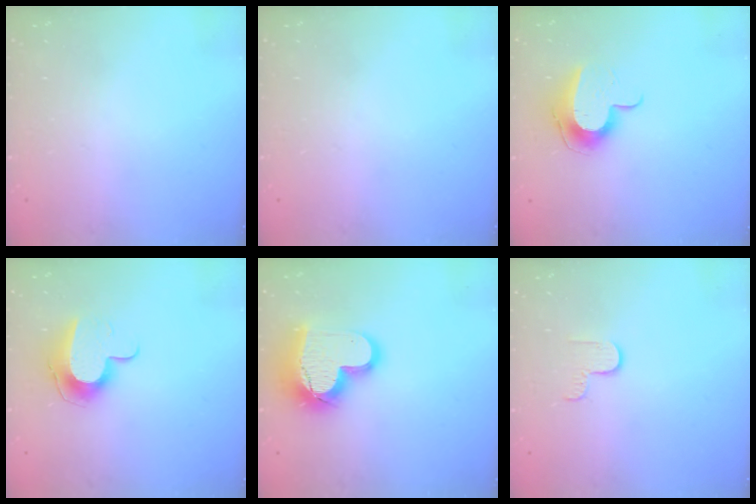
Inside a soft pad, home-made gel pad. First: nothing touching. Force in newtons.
{"total": 0.0}
{"total": 10.0, "press": 10.0, "slide": 0.3}
{"total": 10.8, "press": 10.8, "slide": 0.6}
{"total": 17.9, "press": 17.8, "slide": 1.4}
{"total": 3.0, "press": 3.0, "slide": 0.4}